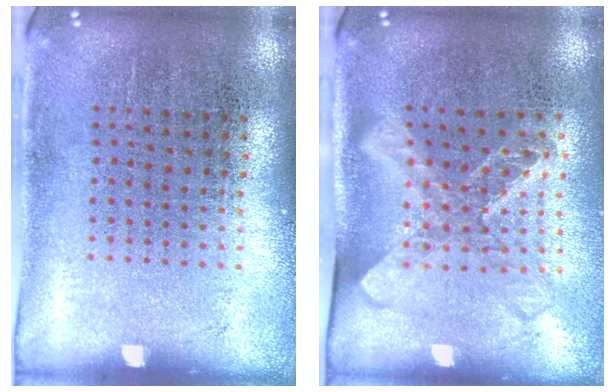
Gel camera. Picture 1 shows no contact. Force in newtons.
{"total": 1.7, "press": 1.3, "slide": 1.0}